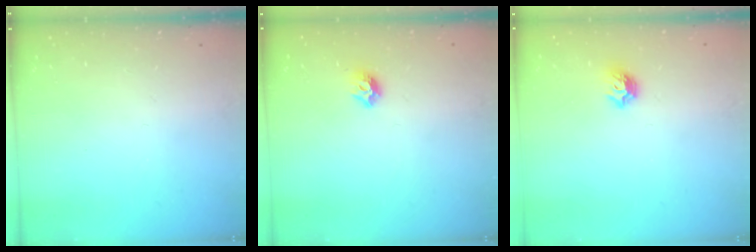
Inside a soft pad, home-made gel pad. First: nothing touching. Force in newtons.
{"total": 5.8, "press": 5.7, "slide": 0.9}
{"total": 6.5, "press": 6.5, "slide": 0.9}